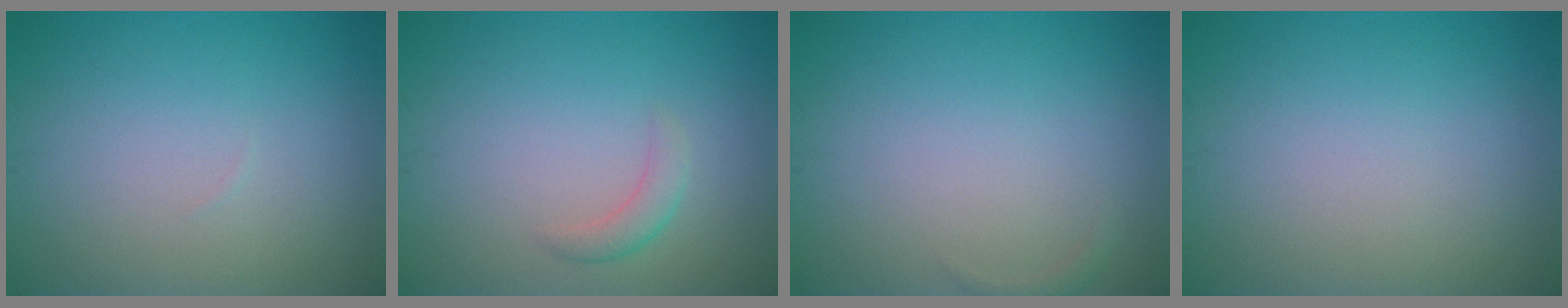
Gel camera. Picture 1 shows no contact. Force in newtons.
{"total": 1.6, "press": 1.6, "slide": 0.0}
{"total": 0.6, "press": 0.6, "slide": 0.1}
{"total": 0.0}